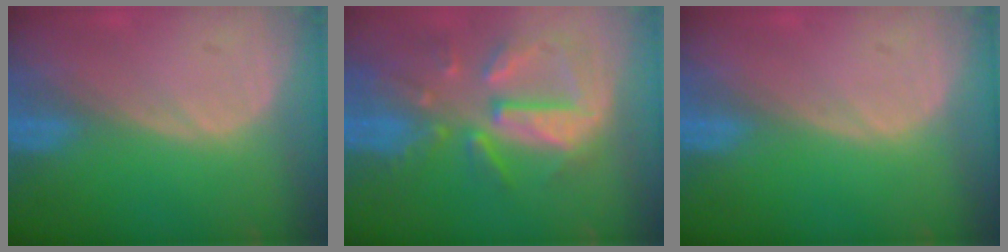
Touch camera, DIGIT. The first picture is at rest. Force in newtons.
{"total": 10.7, "press": 9.5, "slide": 4.9}
{"total": 0.0}